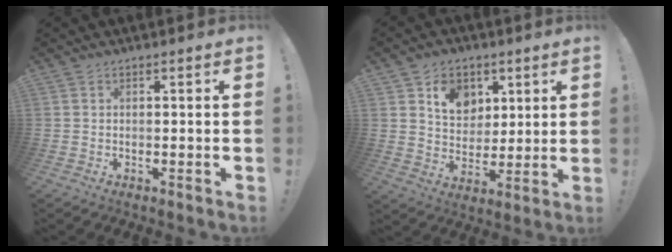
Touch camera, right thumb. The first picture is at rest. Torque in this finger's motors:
{"motor_torque": [1.12, 1.39, 0.54, 0.28, 0.01]}